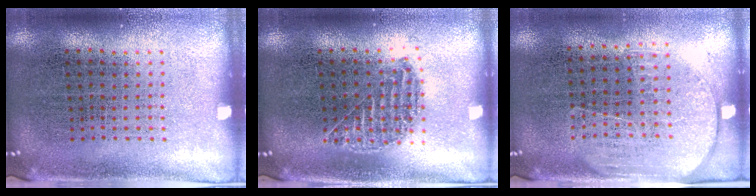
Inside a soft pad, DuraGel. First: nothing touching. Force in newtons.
{"total": 1.0, "press": 0.9, "slide": 0.4}
{"total": 1.7, "press": 1.5, "slide": 0.9}